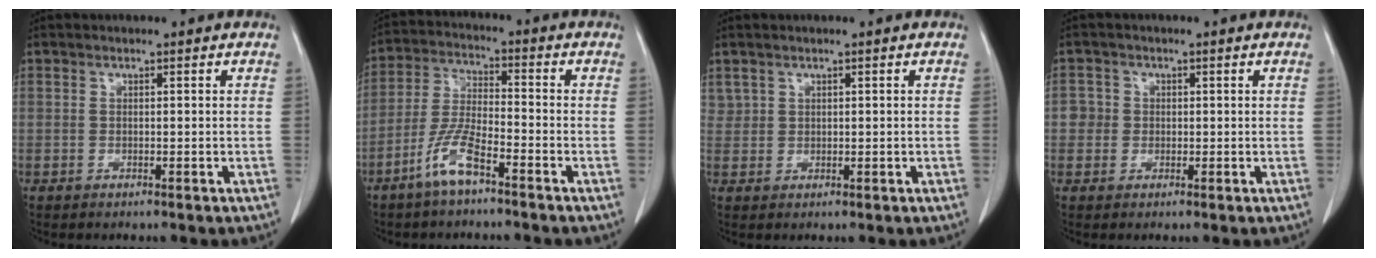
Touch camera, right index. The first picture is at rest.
{"total": 7.5, "force": [-4.8, 1.3, 5.6], "torque": [-0.123, -0.005, -0.098]}
{"total": 1.3, "force": [0.9, 1.0, 0.2], "torque": [0.002, 0.006, 0.018]}
{"total": 2.5, "force": [0.1, 2.5, 0.1], "torque": [0.013, 0.008, -0.002]}